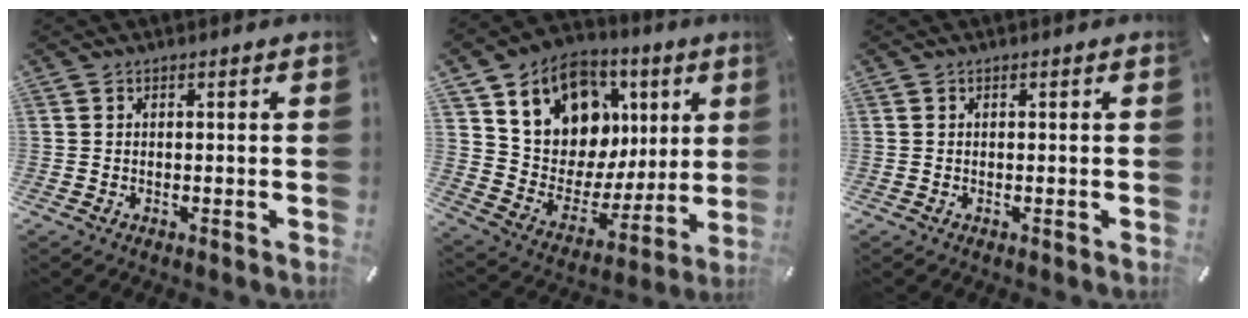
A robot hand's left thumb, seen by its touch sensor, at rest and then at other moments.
{"total": 15.5, "force": [7.9, 12.1, 5.6], "torque": [-0.097, -0.054, 0.155]}
{"total": 0.0}